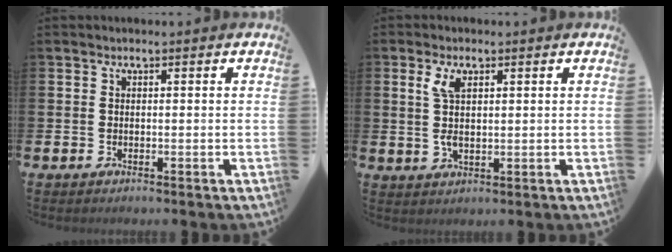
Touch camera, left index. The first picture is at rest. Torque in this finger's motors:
{"motor_torque": [0.37, -0.10, 0.20, 0.06]}